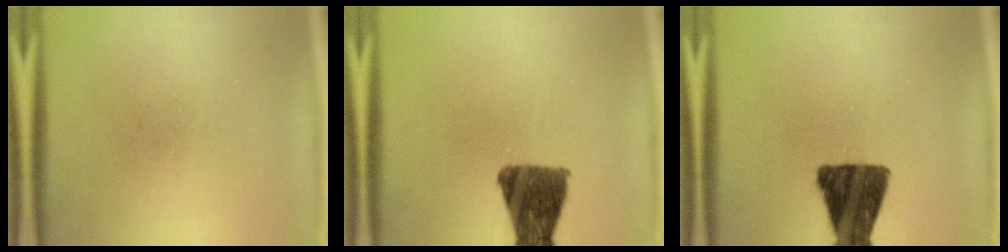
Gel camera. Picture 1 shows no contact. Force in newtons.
{"total": 10.8}
{"total": 13.9}